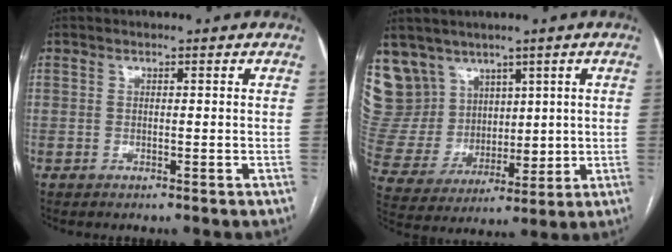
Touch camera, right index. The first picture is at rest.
{"total": 12.0, "force": [7.9, 8.9, 1.8], "torque": [-0.059, 0.048, 0.180]}